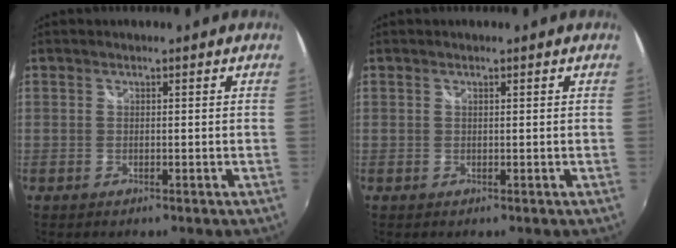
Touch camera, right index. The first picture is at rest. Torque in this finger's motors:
{"motor_torque": [-0.22, -0.18, 0.03, 0.01]}